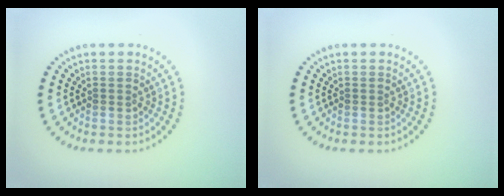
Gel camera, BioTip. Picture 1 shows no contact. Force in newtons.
{"total": 0.0}